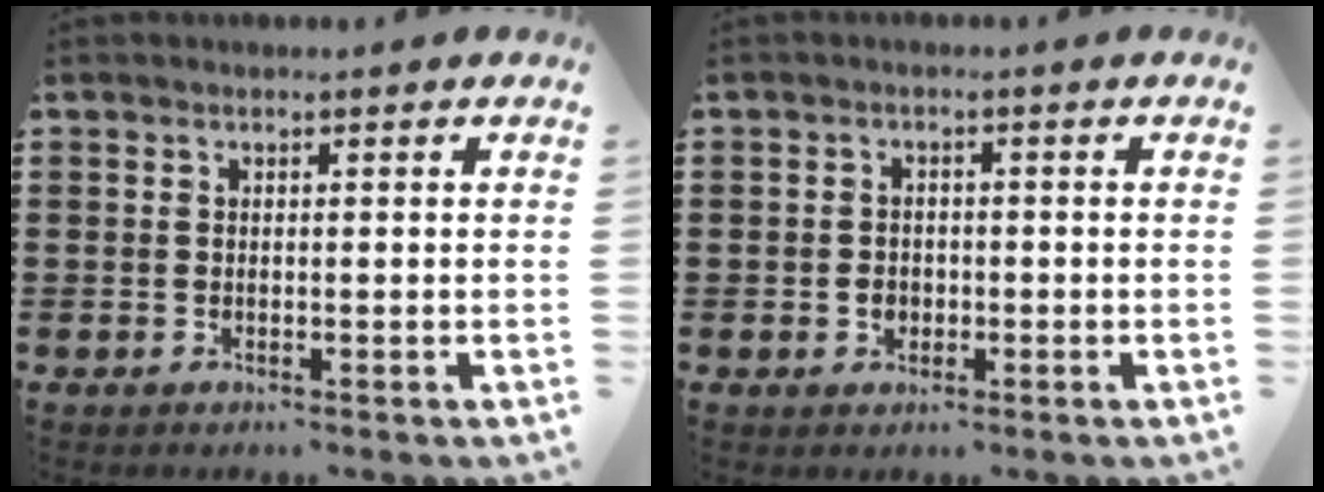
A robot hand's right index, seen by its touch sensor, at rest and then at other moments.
{"total": 2.0, "force": [-0.6, 1.6, 1.0], "torque": [-0.024, 0.001, -0.013]}